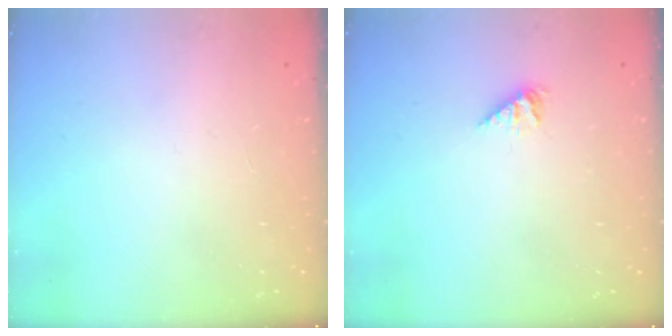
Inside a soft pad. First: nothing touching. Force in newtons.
{"total": 1.8, "press": 1.7, "slide": 0.3}